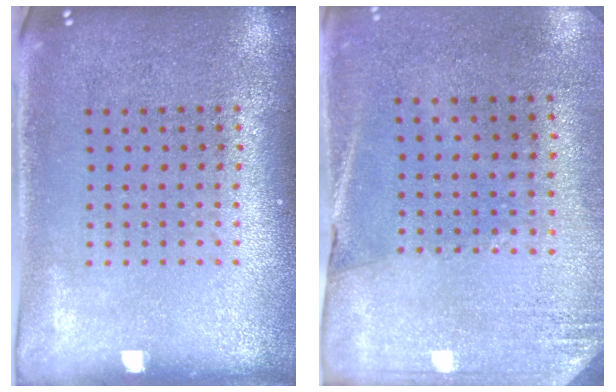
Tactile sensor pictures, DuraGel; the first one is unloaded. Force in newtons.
{"total": 2.6, "press": 2.3, "slide": 1.1}